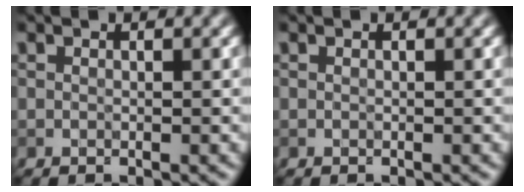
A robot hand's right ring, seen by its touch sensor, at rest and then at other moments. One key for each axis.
{"total": 0.0}